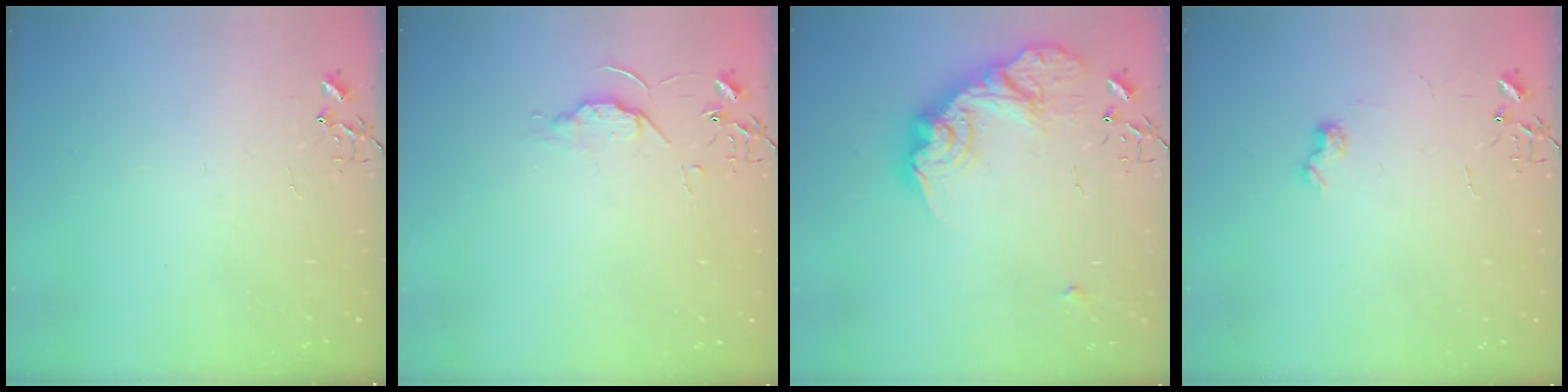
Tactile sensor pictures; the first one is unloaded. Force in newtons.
{"total": 5.7, "press": 5.6, "slide": 0.8}
{"total": 19.4, "press": 19.3, "slide": 1.5}
{"total": 6.0, "press": 6.0, "slide": 0.7}